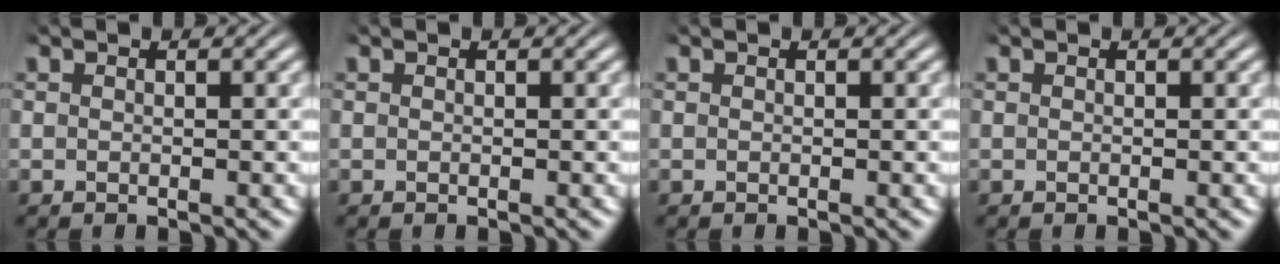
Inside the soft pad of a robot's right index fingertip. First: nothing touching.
{"total": 0.0}
{"total": 0.0}
{"total": 0.0}